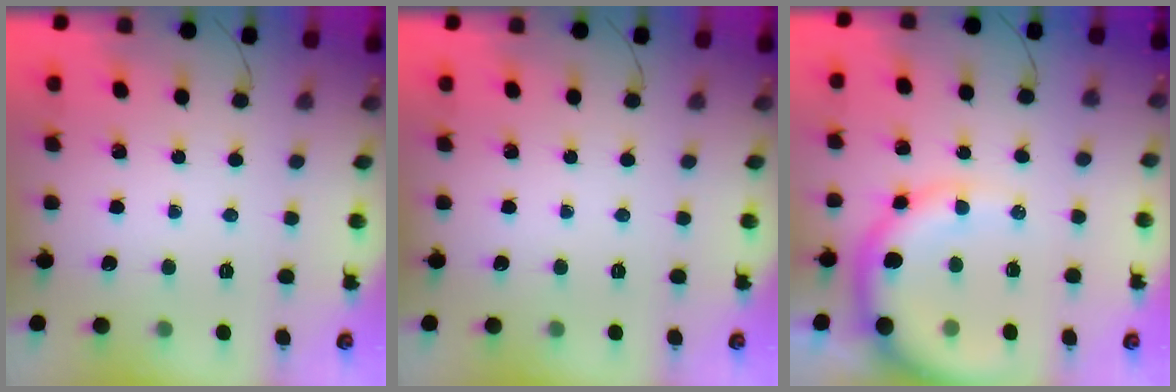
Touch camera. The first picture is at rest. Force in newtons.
{"total": 0.0}
{"total": 13.1, "press": 12.8, "slide": 2.6}